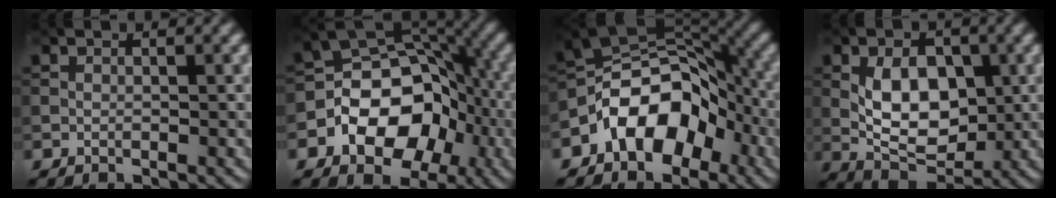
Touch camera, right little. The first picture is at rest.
{"total": 9.7, "force": [-3.5, 6.7, 6.1], "torque": [-0.087, 0.004, -0.068]}
{"total": 8.8, "force": [-4.5, 5.3, 5.4], "torque": [-0.075, 0.017, -0.099]}
{"total": 6.2, "force": [-0.2, 3.8, 4.9], "torque": [-0.087, -0.007, -0.005]}